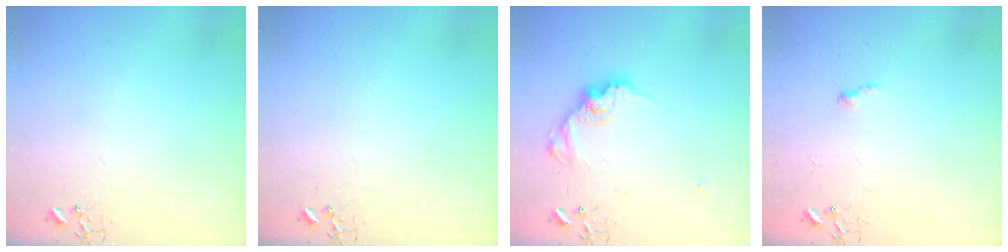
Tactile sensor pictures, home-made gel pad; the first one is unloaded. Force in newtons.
{"total": 0.0}
{"total": 13.5, "press": 13.5, "slide": 0.8}
{"total": 4.7, "press": 4.7, "slide": 0.7}